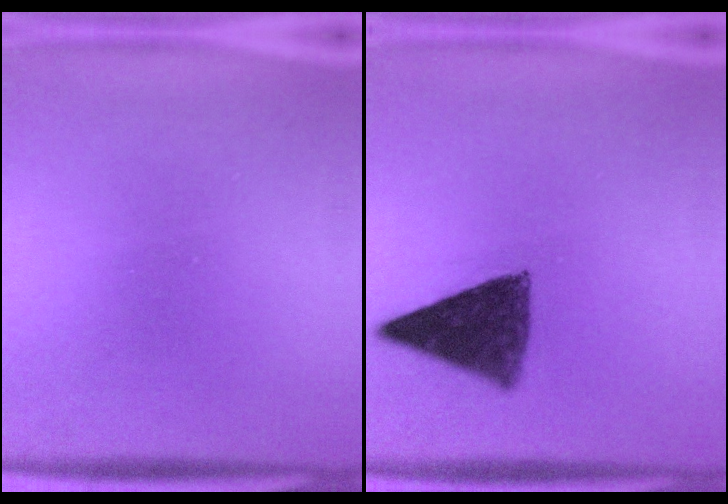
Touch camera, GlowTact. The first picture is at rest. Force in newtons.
{"total": 8.8}